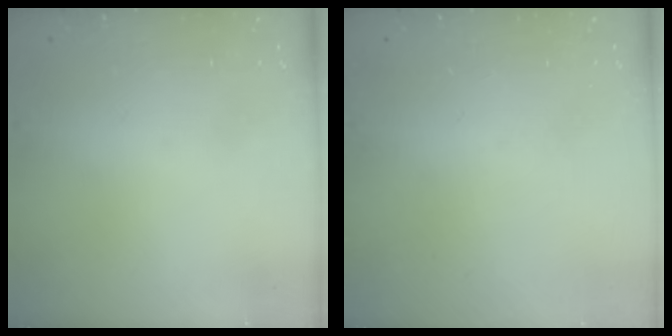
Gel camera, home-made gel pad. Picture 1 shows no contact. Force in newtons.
{"total": 0.0}